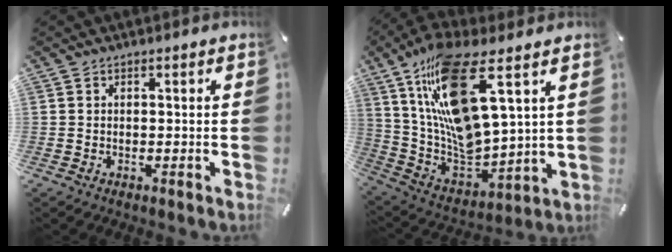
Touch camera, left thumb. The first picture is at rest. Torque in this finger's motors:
{"motor_torque": [1.97, 1.99, 2.26, -0.51, 0.42]}